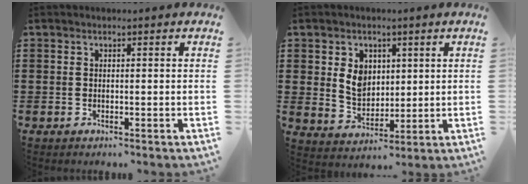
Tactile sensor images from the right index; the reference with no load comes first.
{"total": 5.8, "force": [1.6, 4.6, 3.1], "torque": [-0.060, 0.007, 0.025]}